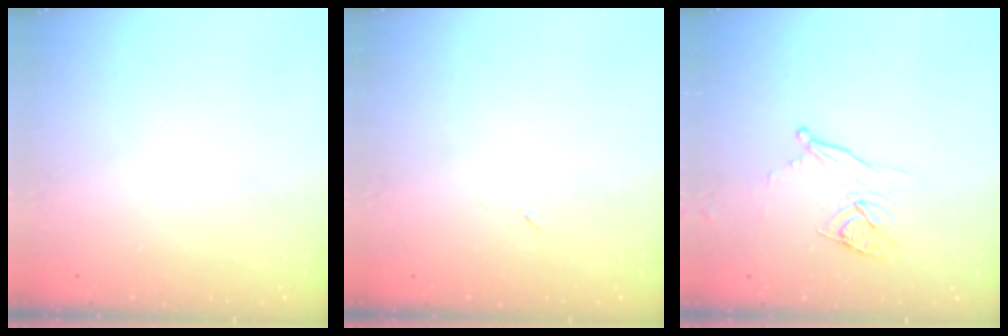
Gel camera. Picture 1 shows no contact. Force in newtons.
{"total": 2.2, "press": 2.1, "slide": 0.9}
{"total": 9.7, "press": 9.2, "slide": 3.0}